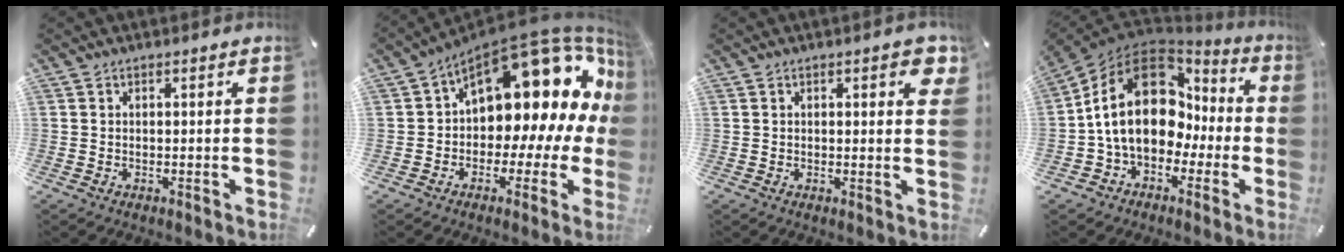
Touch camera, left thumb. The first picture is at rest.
{"total": 17.3, "force": [8.9, 10.1, 10.8], "torque": [-0.136, -0.086, 0.155]}
{"total": 3.6, "force": [1.5, 1.3, 3.0], "torque": [-0.039, -0.004, 0.021]}
{"total": 20.5, "force": [1.4, 15.1, 13.7], "torque": [-0.262, 0.008, 0.026]}